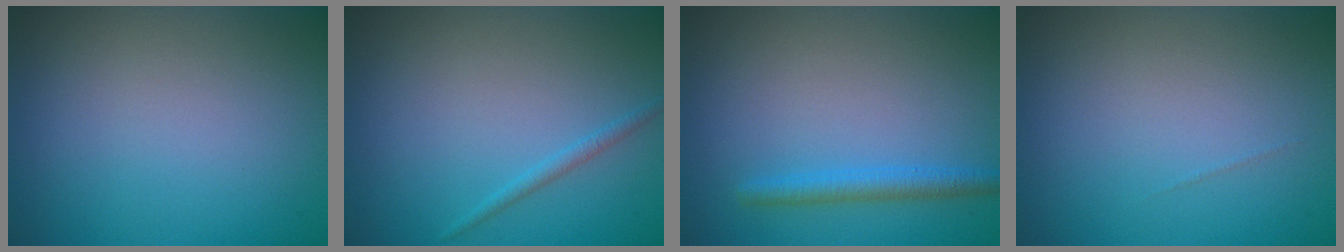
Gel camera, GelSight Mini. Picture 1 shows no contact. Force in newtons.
{"total": 0.9, "press": 0.9, "slide": 0.2}
{"total": 2.0, "press": 2.0, "slide": 0.1}
{"total": 0.0}